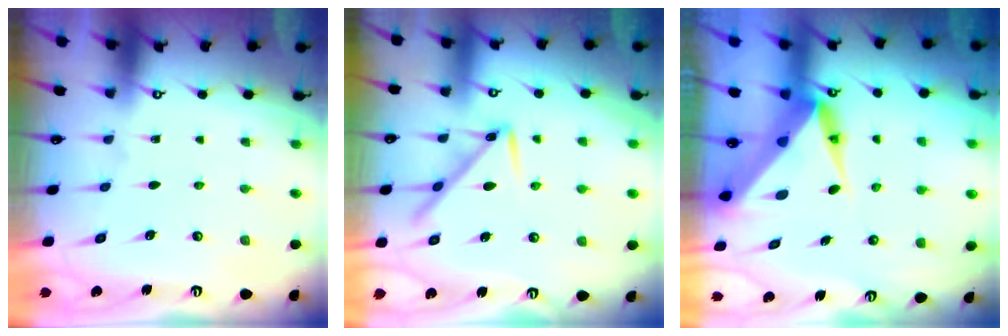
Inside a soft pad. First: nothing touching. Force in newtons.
{"total": 8.3, "press": 8.3, "slide": 0.7}
{"total": 8.7, "press": 8.6, "slide": 0.5}